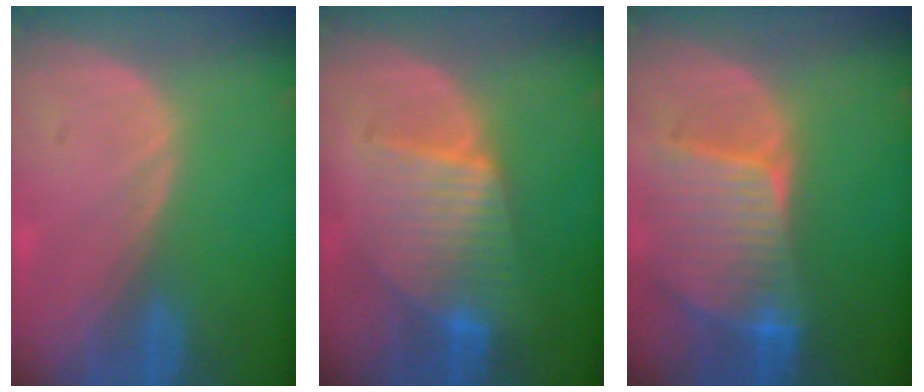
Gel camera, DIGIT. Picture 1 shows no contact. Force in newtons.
{"total": 7.1, "press": 7.1, "slide": 0.1}
{"total": 9.4, "press": 8.2, "slide": 4.5}